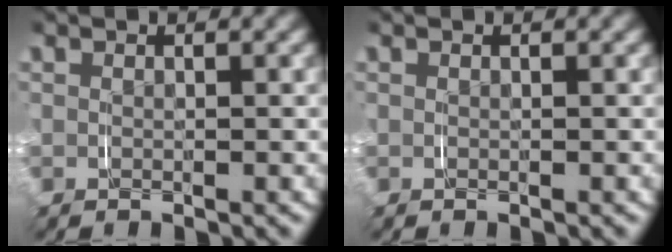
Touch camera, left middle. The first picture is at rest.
{"total": 0.0}